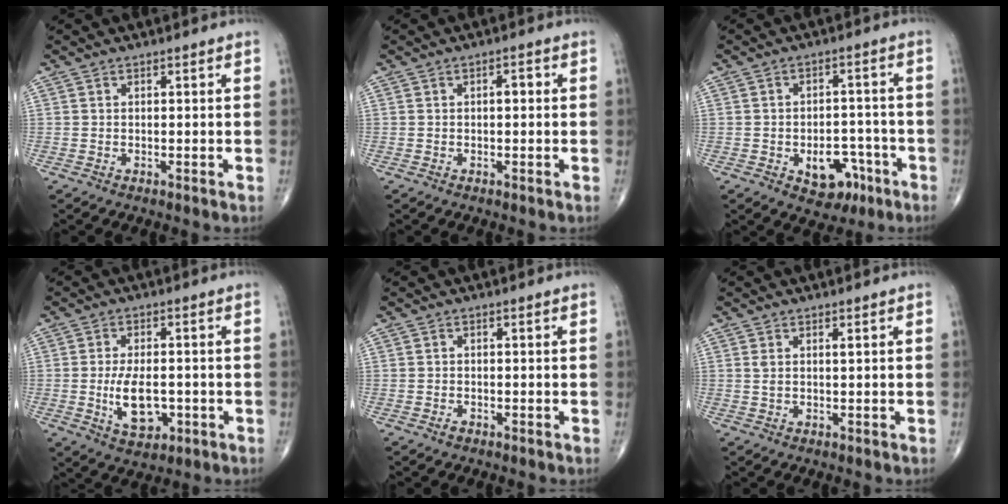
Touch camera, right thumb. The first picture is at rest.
{"total": 1.5, "force": [0.0, 0.7, 1.4], "torque": [-0.017, 0.003, -0.003]}
{"total": 8.4, "force": [-3.7, 5.5, 5.1], "torque": [-0.034, 0.031, -0.044]}
{"total": 8.0, "force": [-1.5, 4.3, 6.6], "torque": [-0.107, -0.003, -0.018]}
{"total": 0.9, "force": [-0.6, 0.5, 0.4], "torque": [-0.004, 0.001, -0.012]}
{"total": 1.3, "force": [0.6, 0.3, 1.2], "torque": [-0.025, 0.005, 0.013]}